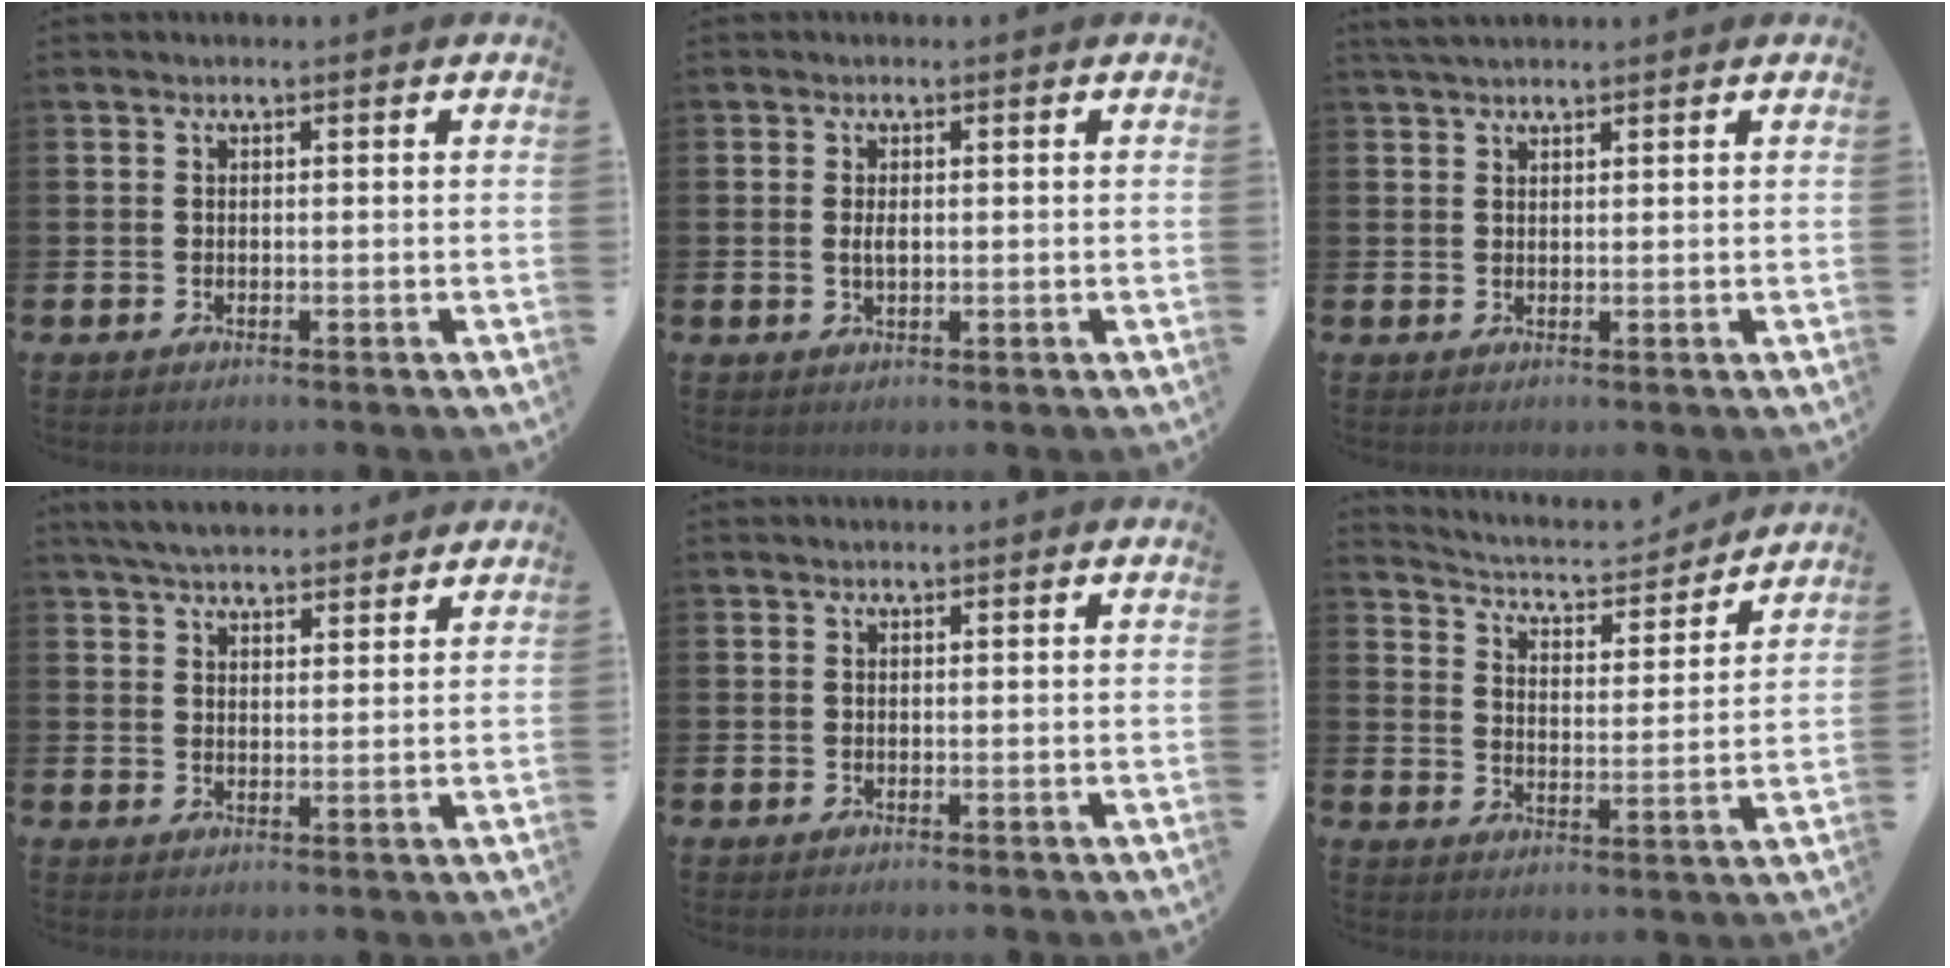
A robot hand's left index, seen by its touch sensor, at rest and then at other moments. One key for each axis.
{"total": 1.4, "fx": 0.1, "fy": 0.7, "fz": 1.2, "tx": -0.021, "ty": 0.003, "tz": 0.000}
{"total": 2.3, "fx": 2.0, "fy": 0.6, "fz": 0.8, "tx": -0.016, "ty": -0.001, "tz": 0.036}
{"total": 5.1, "fx": 4.9, "fy": 1.0, "fz": 1.0, "tx": -0.027, "ty": -0.019, "tz": 0.089}
{"total": 0.0}
{"total": 5.3, "fx": 5.0, "fy": 1.3, "fz": 1.1, "tx": -0.050, "ty": -0.040, "tz": 0.081}